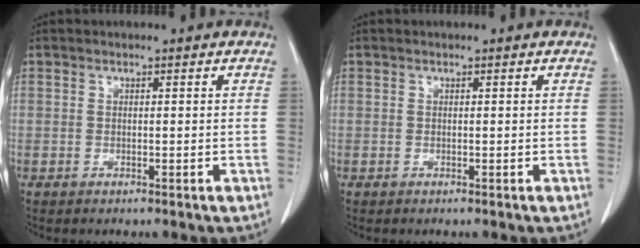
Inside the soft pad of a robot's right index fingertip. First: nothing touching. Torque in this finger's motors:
{"motor_torque": [0.00, 0.00, 0.00, 0.00]}